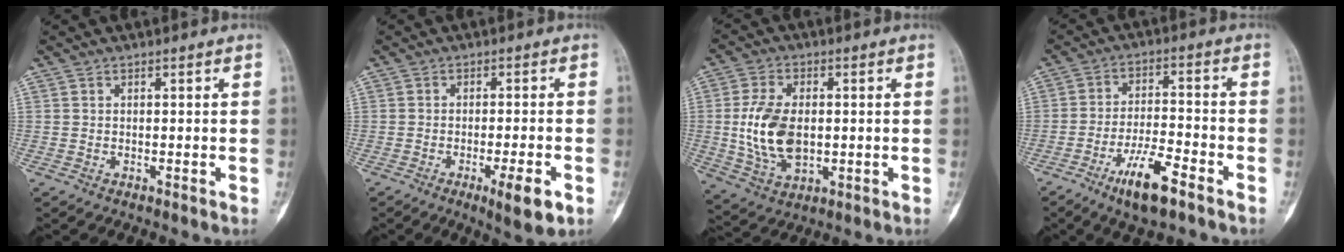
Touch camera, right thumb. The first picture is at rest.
{"total": 6.9, "force": [-3.1, 1.1, 6.0], "torque": [-0.093, 0.000, -0.042]}
{"total": 12.0, "force": [-0.1, 7.2, 9.6], "torque": [-0.185, -0.005, 0.006]}
{"total": 10.1, "force": [-6.2, 2.6, 7.6], "torque": [-0.139, 0.029, -0.106]}